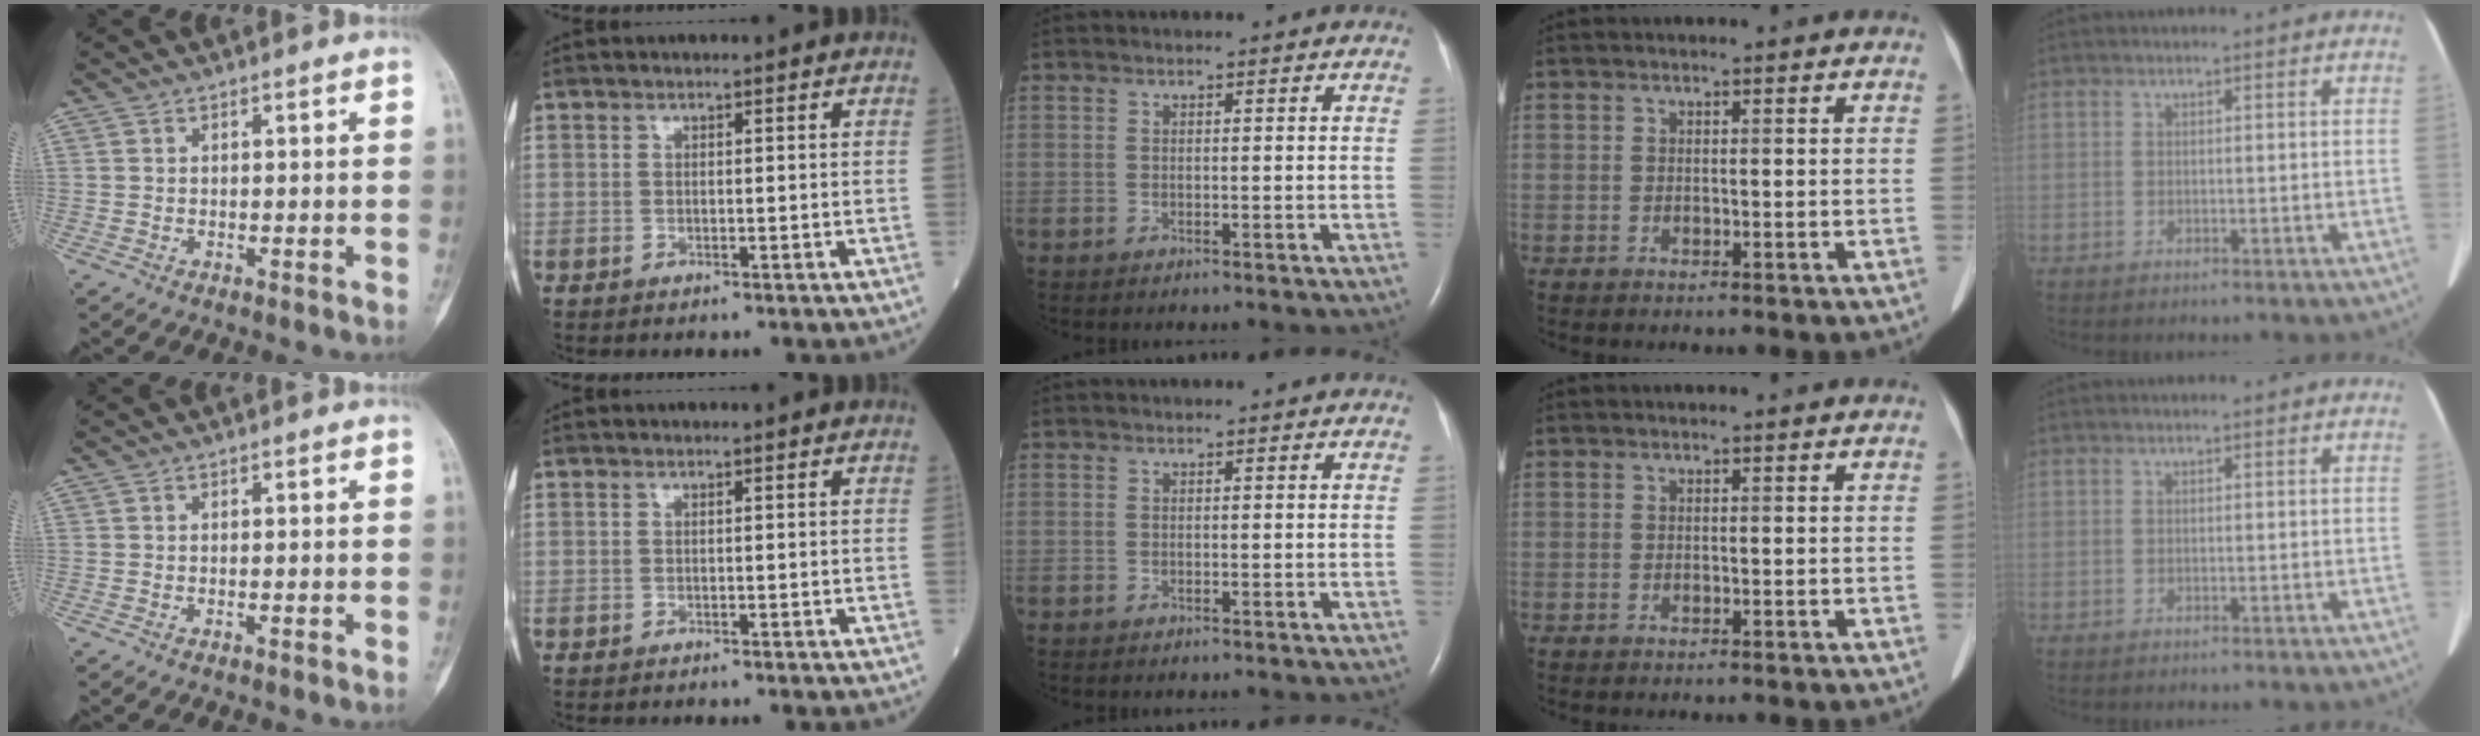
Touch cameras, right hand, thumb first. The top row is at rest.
{"thumb": {"total": 0.5, "force": [-0.4, -0.1, 0.4], "torque": [-0.007, 0.000, -0.003]}, "index": {"total": 0.9, "force": [-0.7, 0.0, 0.5], "torque": [-0.009, 0.000, -0.007]}}